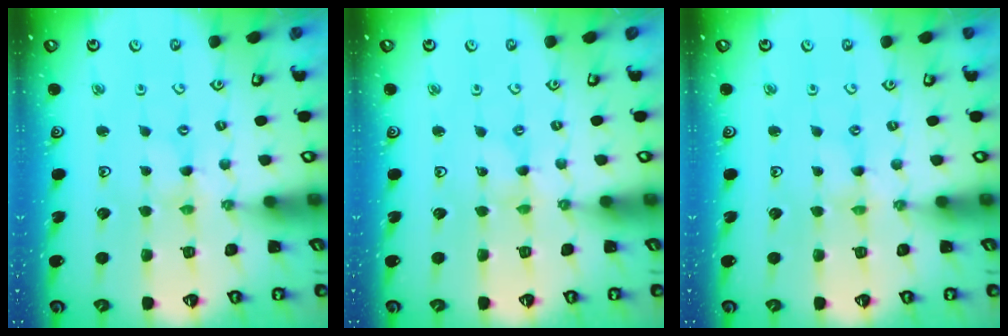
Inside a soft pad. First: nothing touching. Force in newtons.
{"total": 0.0}
{"total": 0.0}